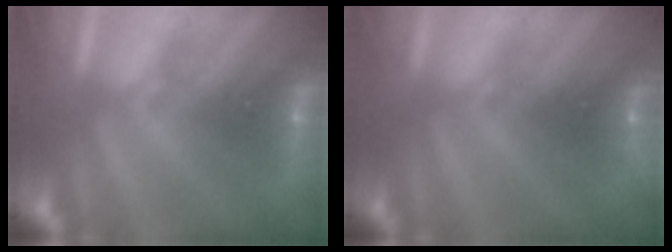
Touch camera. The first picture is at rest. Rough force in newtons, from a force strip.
{"total": 2.4}